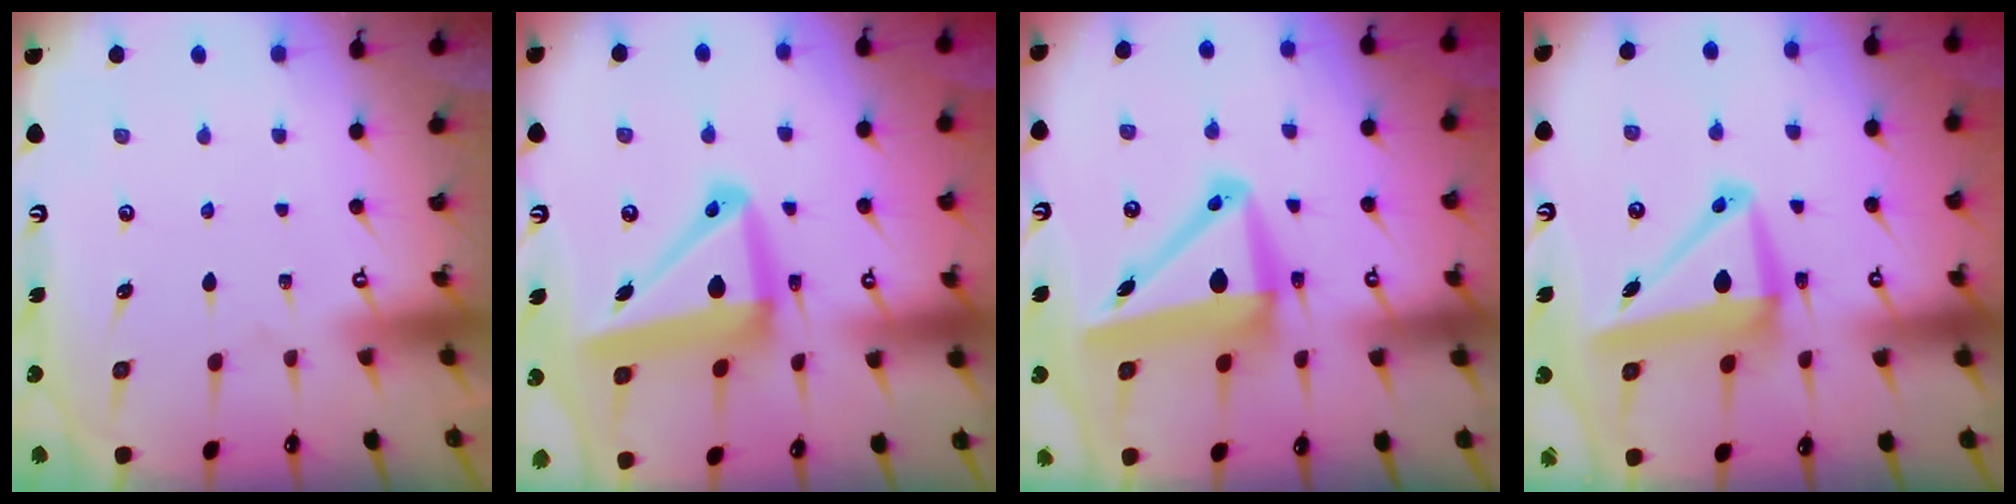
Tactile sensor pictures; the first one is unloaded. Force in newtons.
{"total": 16.0, "press": 15.8, "slide": 2.2}
{"total": 11.6, "press": 11.3, "slide": 2.7}
{"total": 10.3, "press": 10.1, "slide": 2.3}